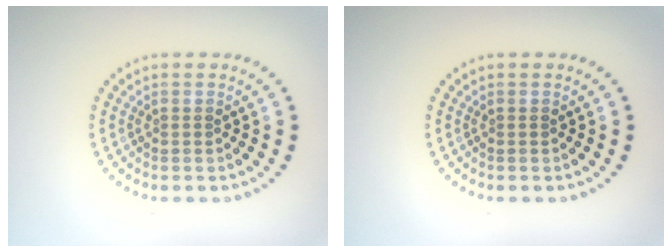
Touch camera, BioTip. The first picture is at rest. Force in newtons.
{"total": 0.0}